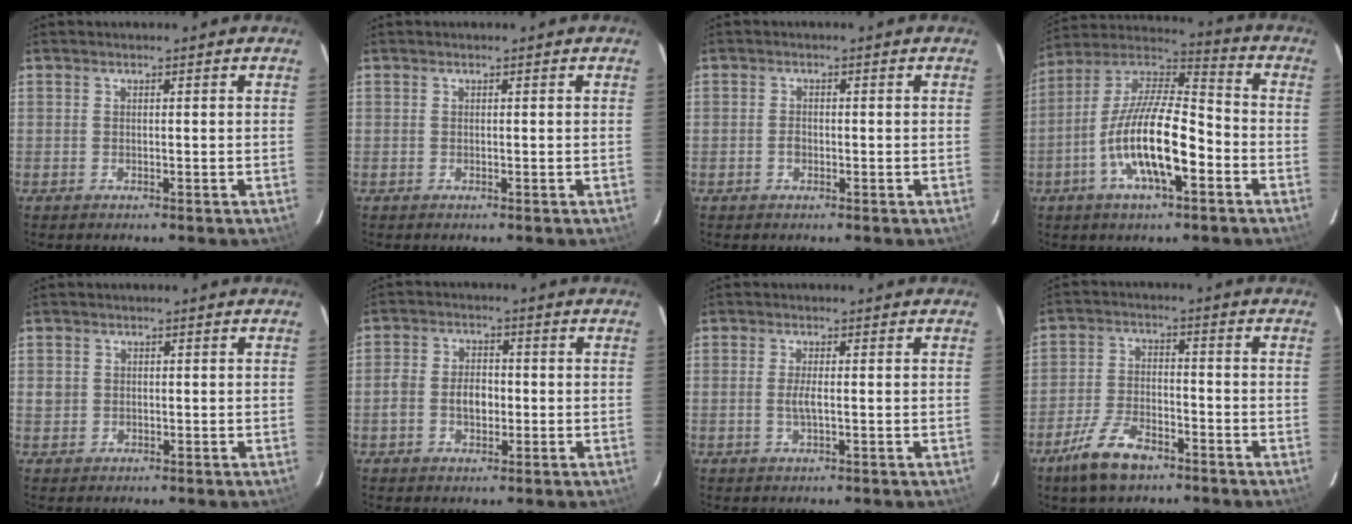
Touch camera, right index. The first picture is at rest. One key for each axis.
{"total": 0.0}
{"total": 1.4, "fx": -0.5, "fy": 1.0, "fz": 0.8, "tx": -0.015, "ty": 0.003, "tz": -0.011}
{"total": 17.2, "fx": -6.2, "fy": 5.4, "fz": 15.1, "tx": -0.290, "ty": -0.004, "tz": -0.122}
{"total": 2.2, "fx": 0.0, "fy": 2.1, "fz": 0.6, "tx": -0.010, "ty": 0.004, "tz": 0.001}
{"total": 5.6, "fx": -1.2, "fy": 3.8, "fz": 3.9, "tx": -0.082, "ty": 0.013, "tz": -0.021}
{"total": 2.4, "fx": -0.3, "fy": 0.4, "fz": 2.4, "tx": -0.048, "ty": -0.003, "tz": -0.006}
{"total": 9.6, "fx": -6.5, "fy": 4.2, "fz": 5.7, "tx": -0.134, "ty": -0.002, "tz": -0.120}